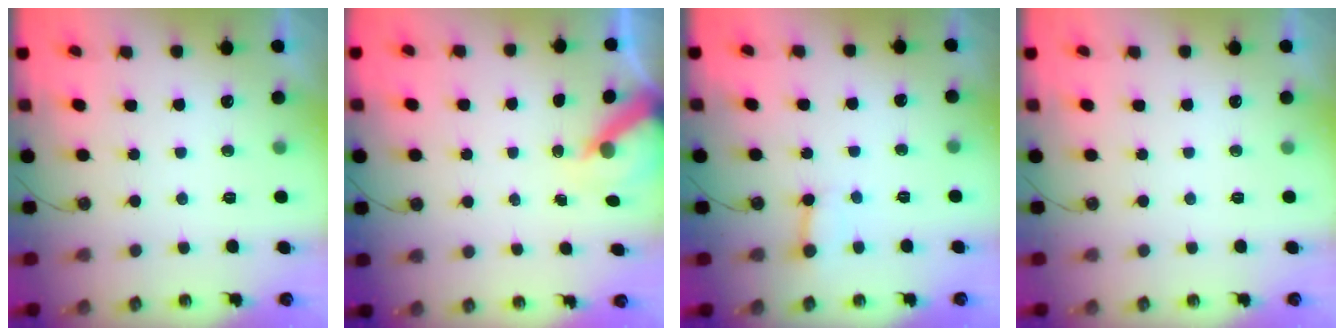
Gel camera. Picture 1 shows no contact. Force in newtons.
{"total": 5.6, "press": 5.6, "slide": 0.5}
{"total": 2.9, "press": 2.9, "slide": 0.4}
{"total": 0.0}